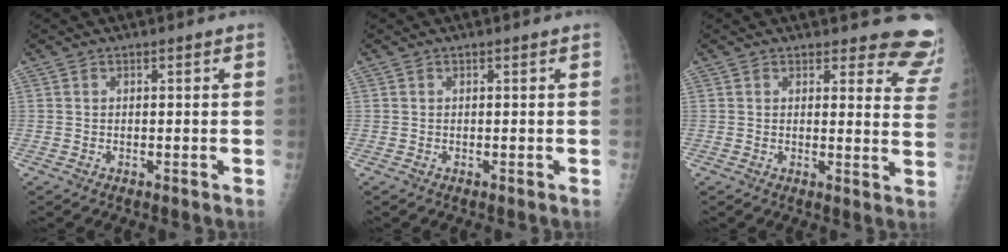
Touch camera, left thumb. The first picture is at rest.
{"total": 0.0}
{"total": 10.3, "force": [9.8, 2.7, 1.2], "torque": [0.035, -0.088, 0.073]}